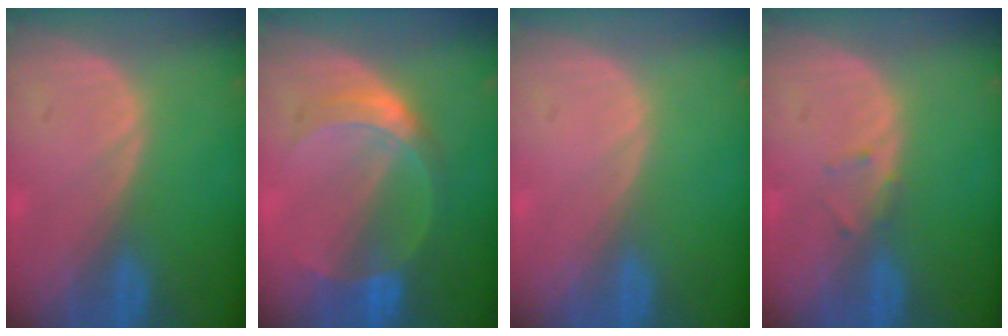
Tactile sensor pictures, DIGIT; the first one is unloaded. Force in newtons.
{"total": 5.9, "press": 5.9, "slide": 0.1}
{"total": 0.0}
{"total": 1.1, "press": 1.0, "slide": 0.2}